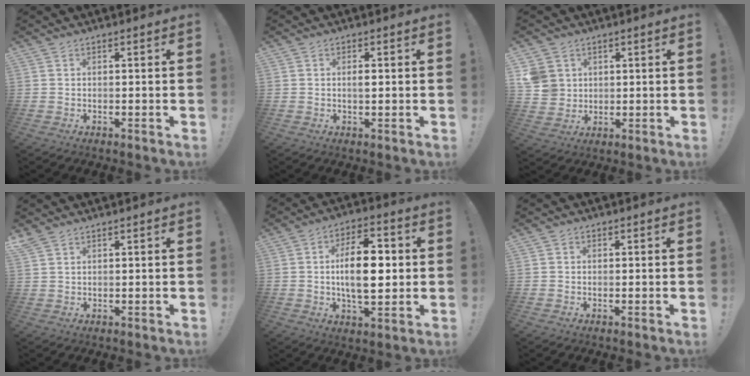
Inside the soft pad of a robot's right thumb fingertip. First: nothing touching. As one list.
[{"total": 1.7, "force": [0.1, 0.6, 1.6], "torque": [-0.020, -0.001, -0.002]}, {"total": 6.7, "force": [2.5, 5.9, 1.8], "torque": [-0.034, -0.011, 0.055]}, {"total": 2.3, "force": [2.1, 0.6, 0.9], "torque": [-0.013, -0.013, 0.039]}, {"total": 15.5, "force": [0.5, 7.9, 13.3], "torque": [-0.223, 0.004, 0.001]}, {"total": 0.6, "force": [0.2, 0.6, 0.1], "torque": [0.003, 0.000, 0.003]}]